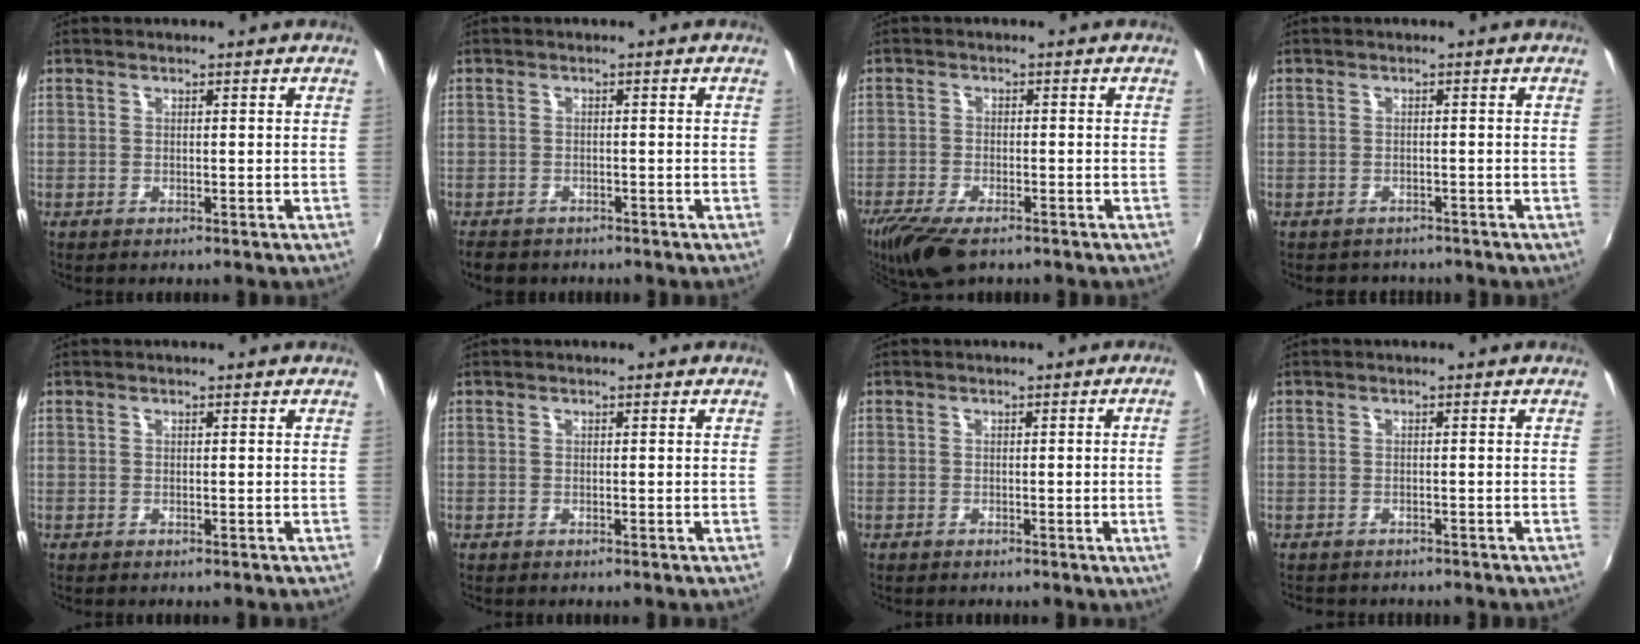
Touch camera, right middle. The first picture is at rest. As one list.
[{"total": 3.8, "force": [-3.0, 2.0, 1.2], "torque": [-0.037, -0.011, -0.049]}, {"total": 9.1, "force": [-6.7, 2.8, 5.5], "torque": [-0.129, -0.034, -0.123]}, {"total": 3.0, "force": [-2.6, 1.6, 0.3], "torque": [-0.012, -0.008, -0.036]}, {"total": 0.0}, {"total": 0.0}, {"total": 3.3, "force": [0.0, -1.8, 2.7], "torque": [-0.046, -0.011, 0.007]}, {"total": 2.9, "force": [-2.6, 1.1, 0.8], "torque": [-0.021, -0.013, -0.036]}]